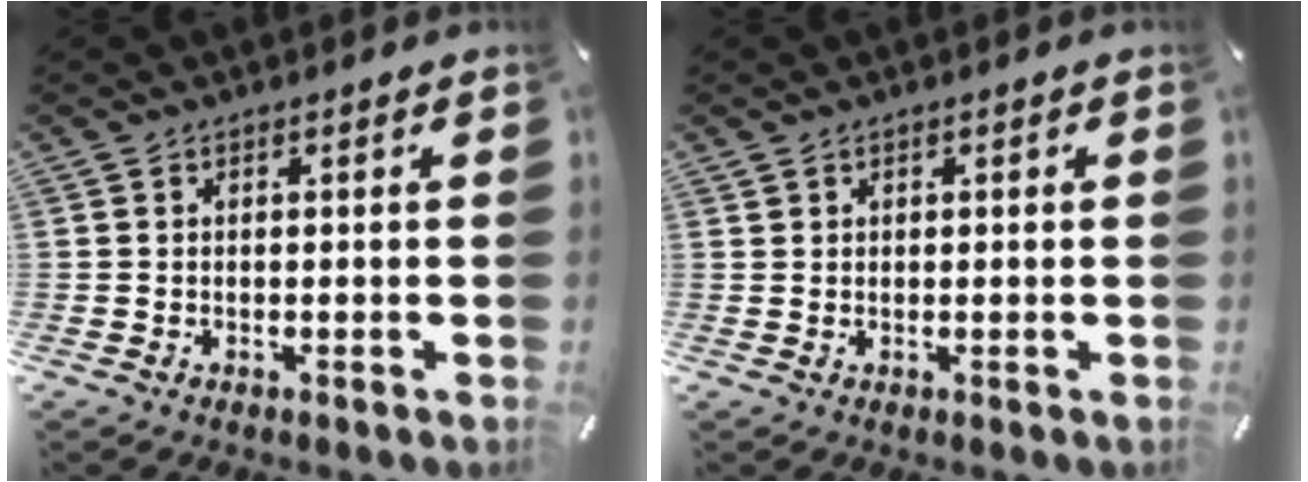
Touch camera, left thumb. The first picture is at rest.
{"total": 0.8, "force": [0.3, 0.7, 0.1], "torque": [-0.002, 0.003, 0.006]}